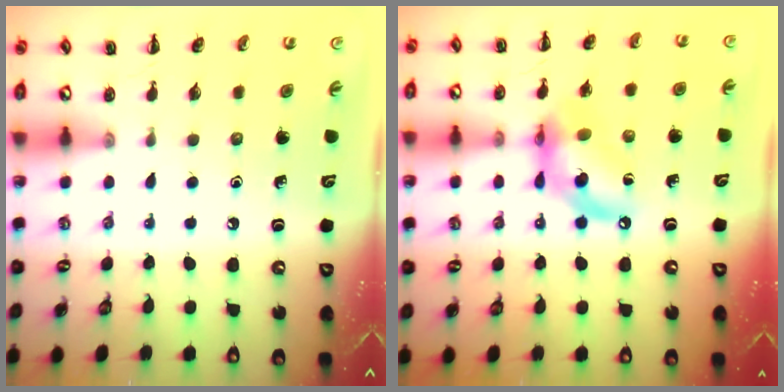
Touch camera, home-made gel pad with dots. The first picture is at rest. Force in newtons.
{"total": 13.0, "press": 12.7, "slide": 3.1}